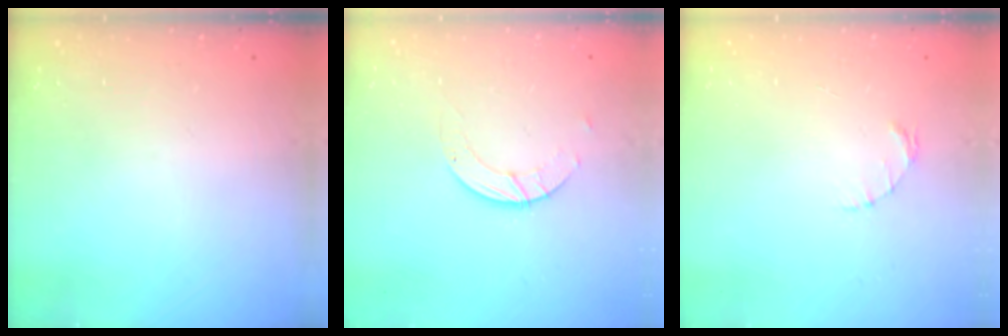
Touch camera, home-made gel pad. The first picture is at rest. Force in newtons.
{"total": 2.8, "press": 2.8, "slide": 0.3}
{"total": 1.6, "press": 1.5, "slide": 0.3}